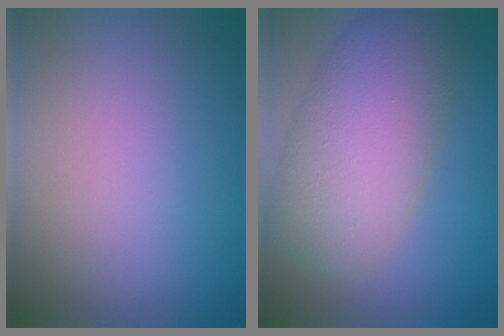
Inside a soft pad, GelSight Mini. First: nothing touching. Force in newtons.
{"total": 8.3, "press": 8.3, "slide": 0.5}